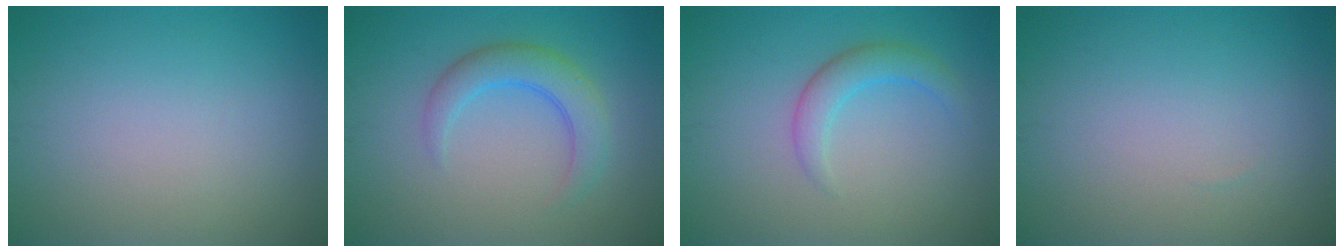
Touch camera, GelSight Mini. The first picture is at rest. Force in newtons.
{"total": 3.6, "press": 3.6, "slide": 0.2}
{"total": 2.5, "press": 2.5, "slide": 0.0}
{"total": 0.0}